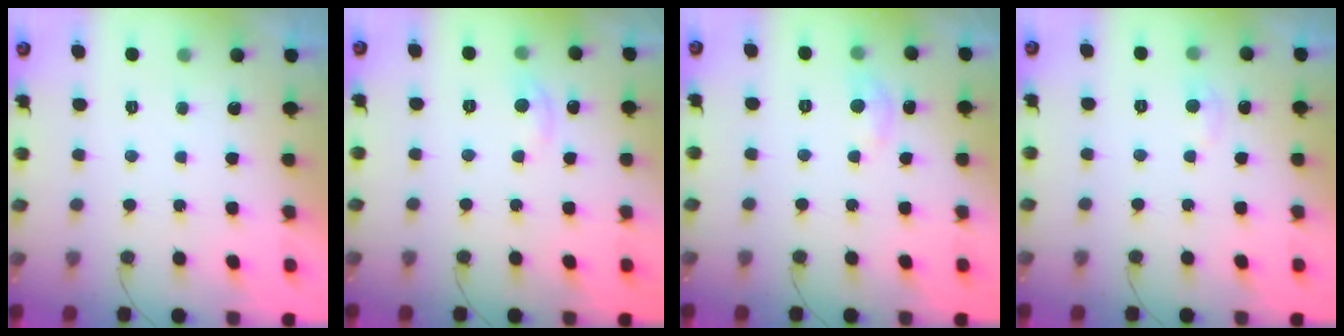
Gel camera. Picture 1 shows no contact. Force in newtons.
{"total": 3.1, "press": 3.1, "slide": 0.4}
{"total": 5.0, "press": 4.9, "slide": 0.5}
{"total": 5.1, "press": 5.0, "slide": 0.6}